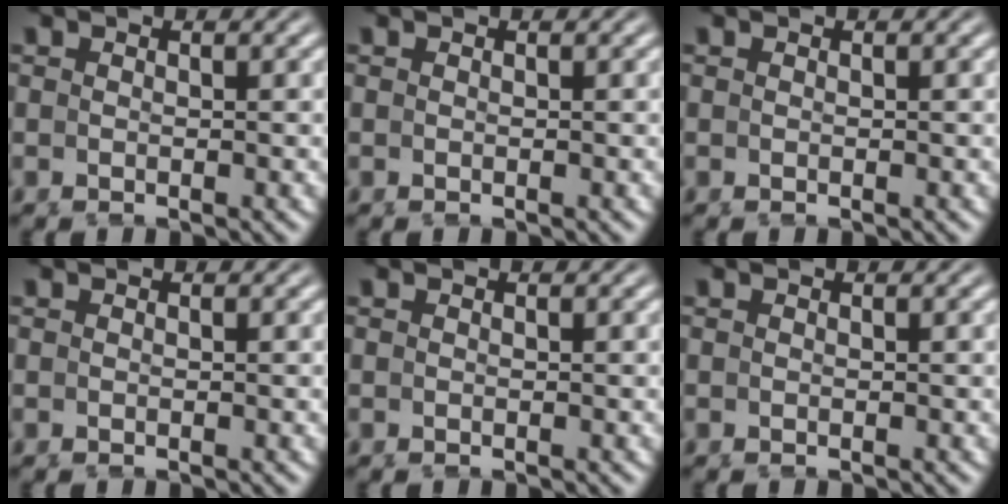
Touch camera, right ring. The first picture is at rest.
{"total": 0.0}
{"total": 0.0}
{"total": 0.0}
{"total": 0.0}
{"total": 0.0}